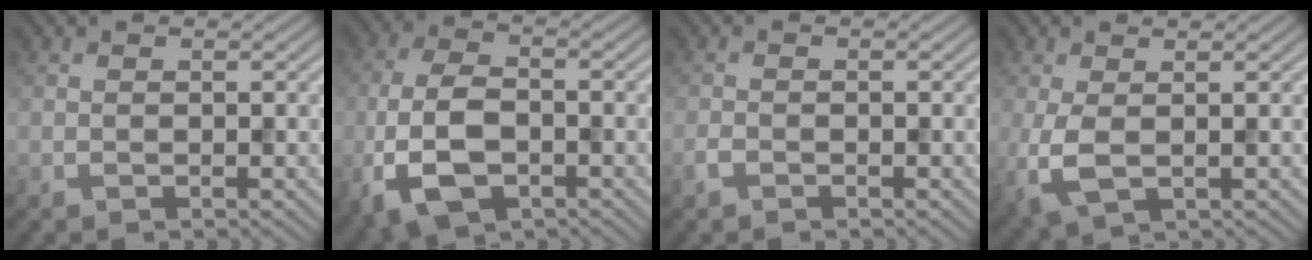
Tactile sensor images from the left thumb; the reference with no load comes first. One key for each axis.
{"total": 9.3, "fx": -3.3, "fy": 4.9, "fz": 7.2, "tx": -0.169, "ty": -0.010, "tz": -0.074}
{"total": 1.1, "fx": -0.8, "fy": 0.5, "fz": 0.6, "tx": -0.013, "ty": 0.001, "tz": -0.018}
{"total": 4.2, "fx": -0.1, "fy": 2.1, "fz": 3.6, "tx": -0.099, "ty": -0.005, "tz": -0.004}